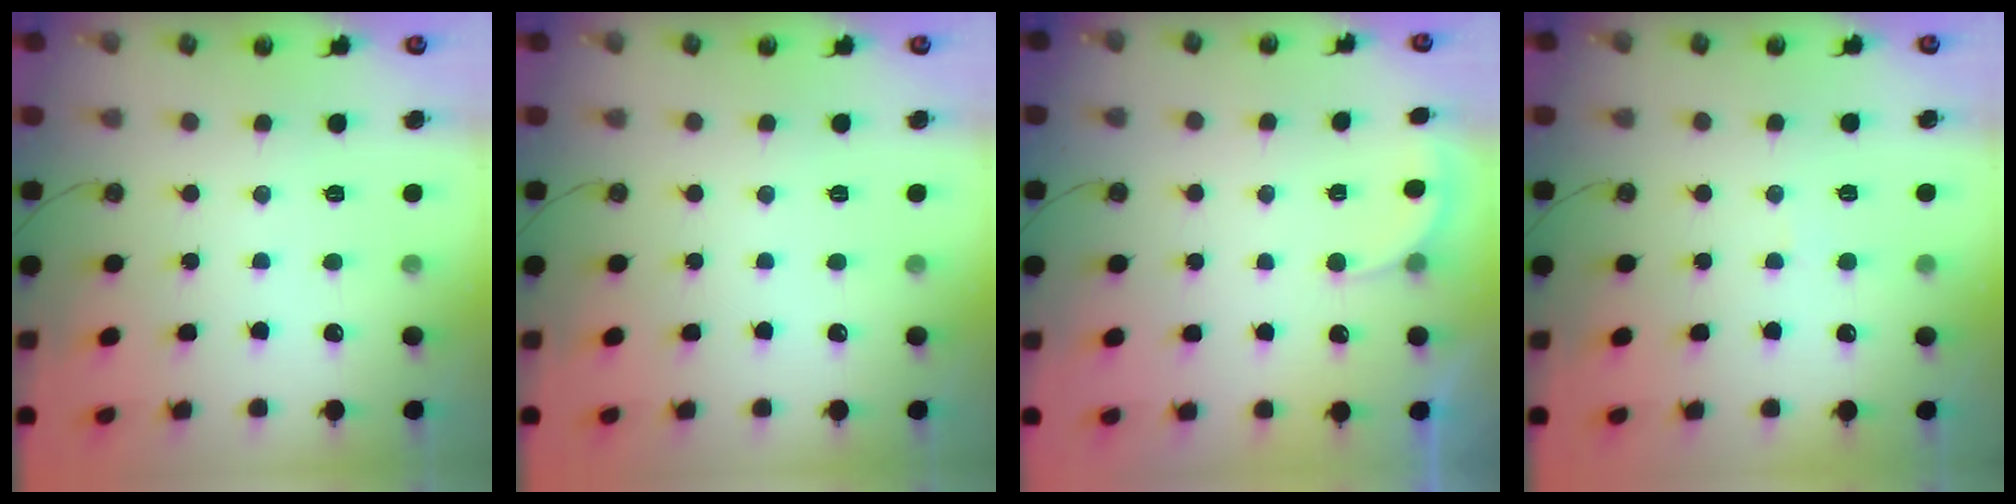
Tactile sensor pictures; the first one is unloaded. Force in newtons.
{"total": 0.0}
{"total": 2.1, "press": 2.0, "slide": 0.6}
{"total": 4.9, "press": 4.8, "slide": 0.6}